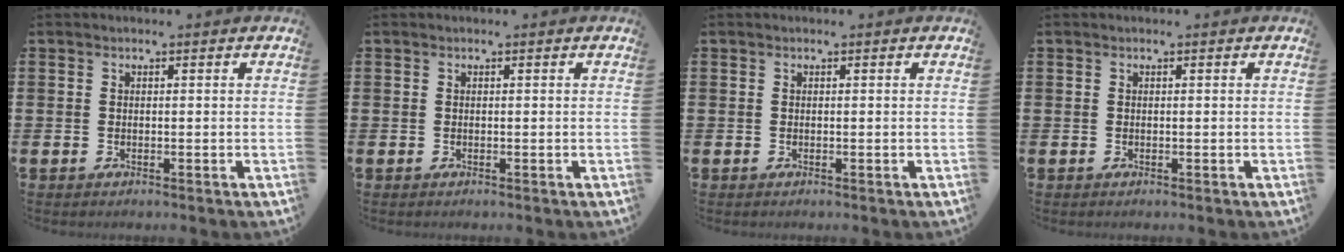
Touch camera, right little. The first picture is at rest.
{"total": 0.0}
{"total": 0.0}
{"total": 0.0}